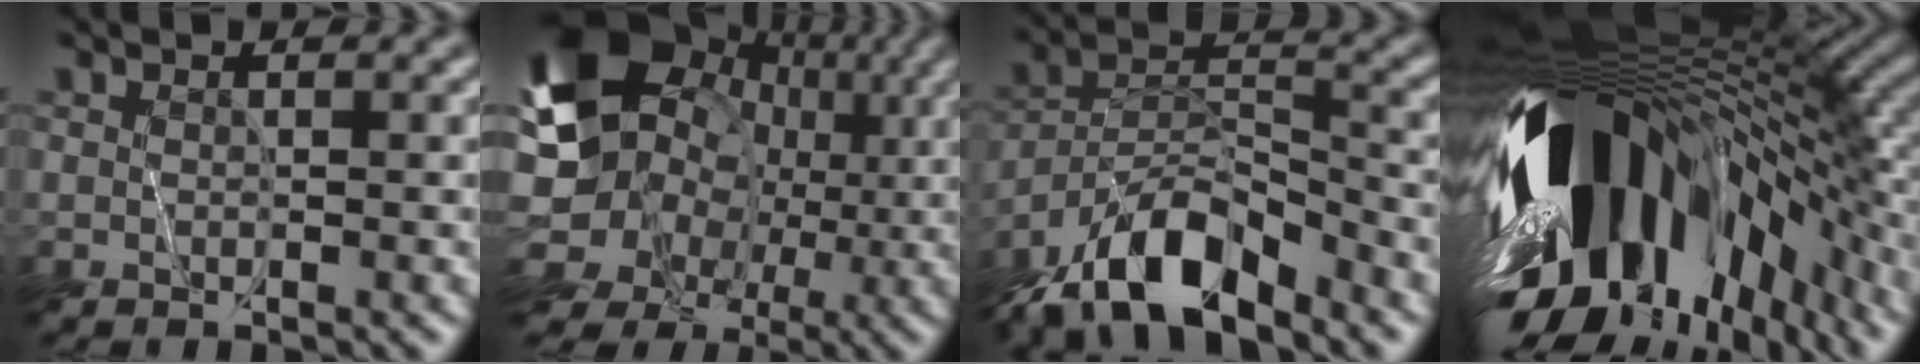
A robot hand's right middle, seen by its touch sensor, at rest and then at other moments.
{"total": 13.5, "force": [0.6, 11.5, 7.1], "torque": [-0.148, 0.003, 0.016]}
{"total": 9.7, "force": [-7.5, 3.4, 5.1], "torque": [-0.086, 0.008, -0.152]}
{"total": 17.4, "force": [-5.1, 8.9, 14.0], "torque": [-0.263, -0.019, -0.083]}